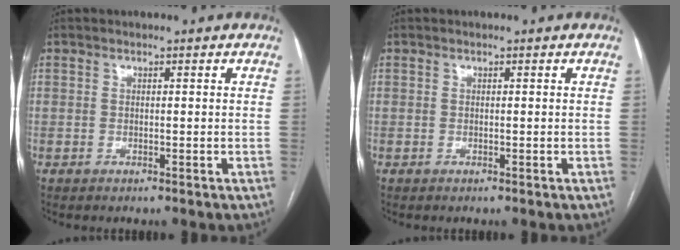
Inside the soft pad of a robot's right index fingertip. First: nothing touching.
{"total": 0.0}